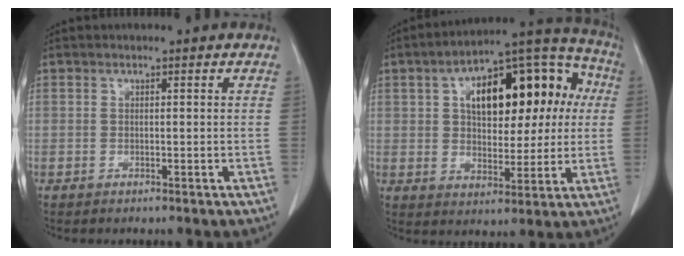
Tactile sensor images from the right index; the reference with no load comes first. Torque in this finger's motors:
{"motor_torque": [1.03, 0.13, 0.54, 0.20]}